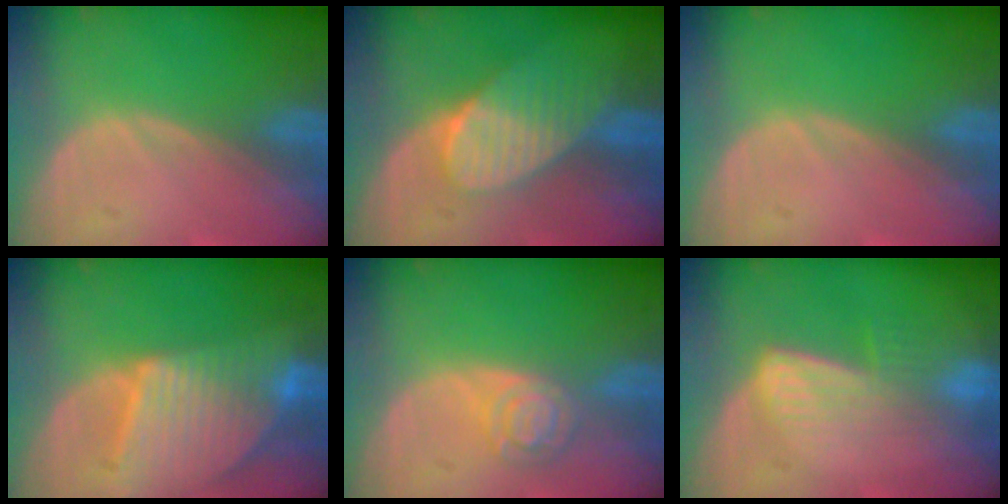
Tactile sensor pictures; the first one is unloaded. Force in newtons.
{"total": 7.4, "press": 6.8, "slide": 2.8}
{"total": 0.0}
{"total": 9.5, "press": 8.2, "slide": 4.8}
{"total": 5.1, "press": 4.4, "slide": 2.5}
{"total": 7.2, "press": 6.0, "slide": 4.0}